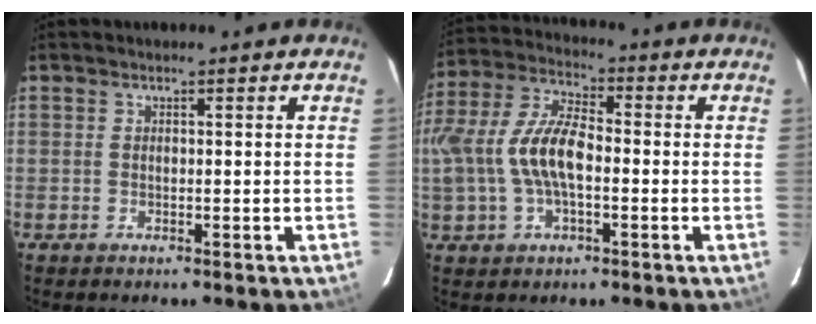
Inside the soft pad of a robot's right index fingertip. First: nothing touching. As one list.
[{"total": 13.2, "force": [-1.7, 6.3, 11.5], "torque": [-0.243, 0.011, -0.032]}]